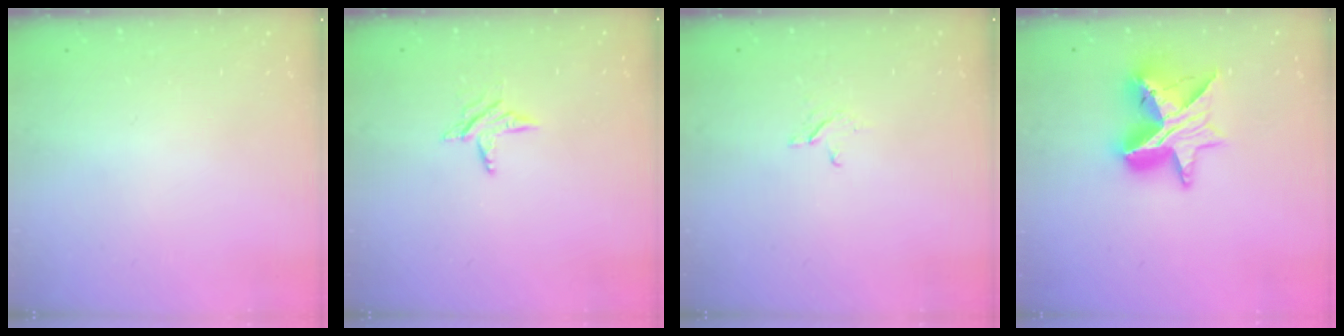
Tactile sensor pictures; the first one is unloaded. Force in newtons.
{"total": 5.9, "press": 5.8, "slide": 0.6}
{"total": 2.6, "press": 2.6, "slide": 0.3}
{"total": 14.5, "press": 14.5, "slide": 1.3}